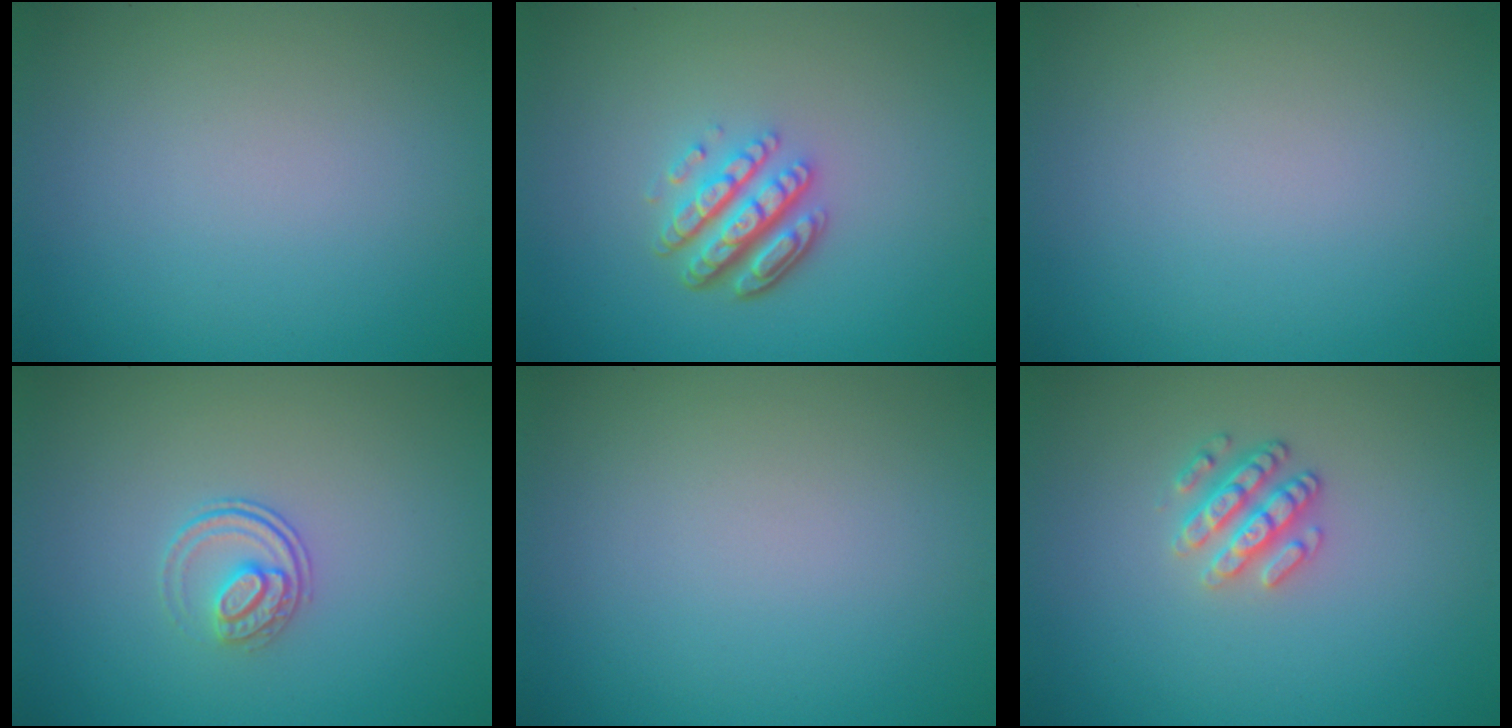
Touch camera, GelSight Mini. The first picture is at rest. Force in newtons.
{"total": 4.7, "press": 3.4, "slide": 3.3}
{"total": 0.0}
{"total": 2.0, "press": 1.4, "slide": 1.3}
{"total": 0.0}
{"total": 2.5, "press": 2.4, "slide": 0.8}